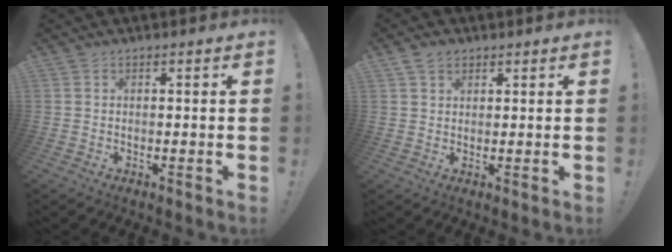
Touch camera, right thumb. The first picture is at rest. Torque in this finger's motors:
{"motor_torque": [0.14, 0.22, -0.02, 0.03, 0.00]}